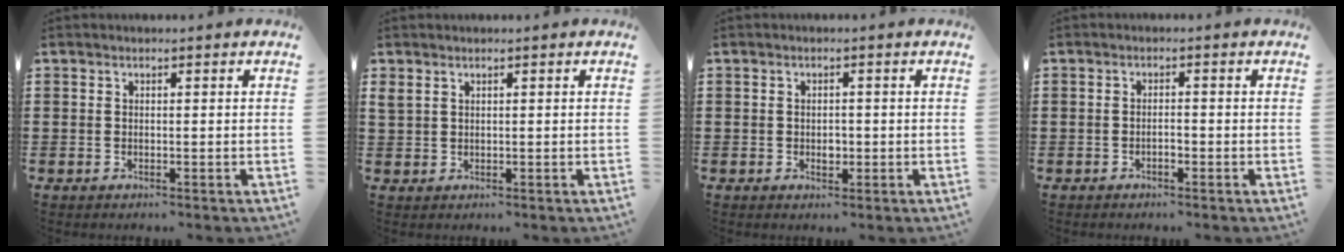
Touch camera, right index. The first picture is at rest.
{"total": 1.3, "force": [0.9, 0.8, 0.5], "torque": [-0.012, 0.002, 0.018]}
{"total": 1.8, "force": [-0.3, 1.1, 1.4], "torque": [-0.027, 0.004, -0.006]}
{"total": 1.5, "force": [-0.7, 0.5, 1.2], "torque": [-0.025, -0.001, -0.013]}